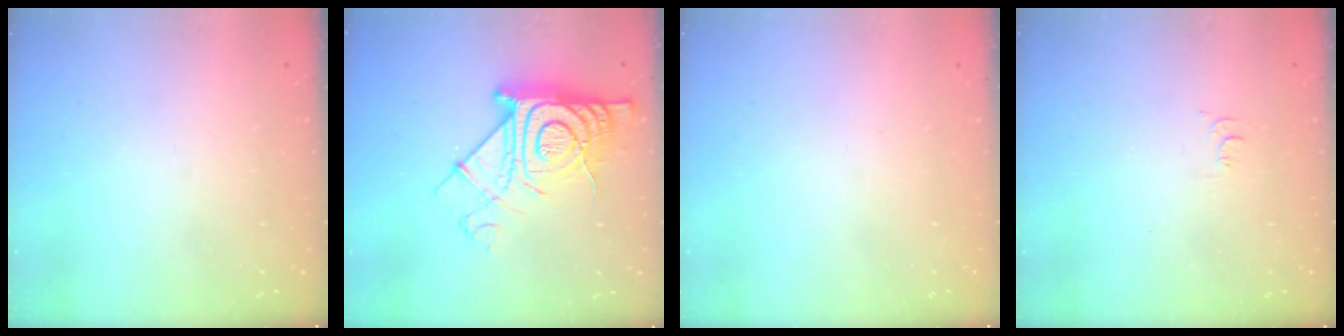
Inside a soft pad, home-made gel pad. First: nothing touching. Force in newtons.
{"total": 18.1, "press": 18.0, "slide": 1.3}
{"total": 1.7, "press": 1.6, "slide": 0.1}
{"total": 5.7, "press": 5.7, "slide": 0.5}